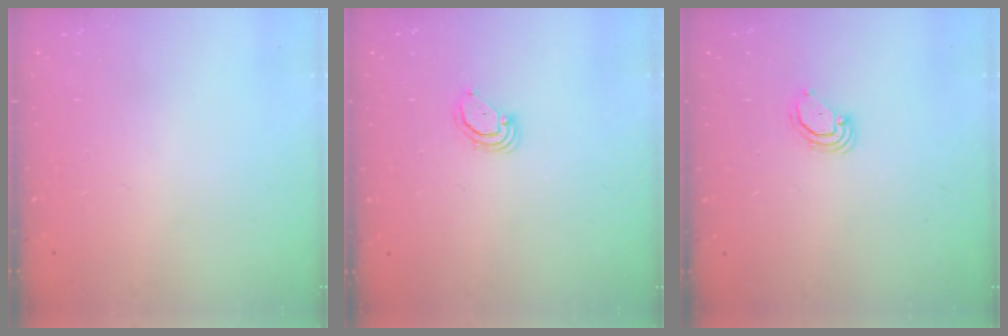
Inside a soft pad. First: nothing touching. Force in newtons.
{"total": 2.9, "press": 2.9, "slide": 0.2}
{"total": 2.9, "press": 2.9, "slide": 0.2}